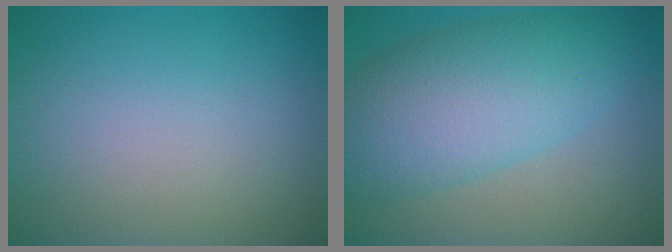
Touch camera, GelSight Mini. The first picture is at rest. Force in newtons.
{"total": 8.4, "press": 8.4, "slide": 0.3}